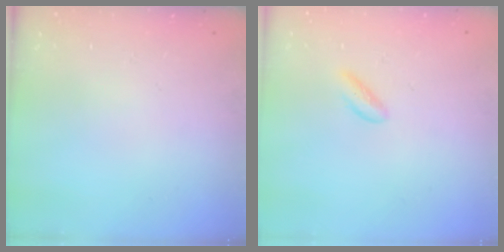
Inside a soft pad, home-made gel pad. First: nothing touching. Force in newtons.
{"total": 1.4, "press": 1.4, "slide": 0.3}